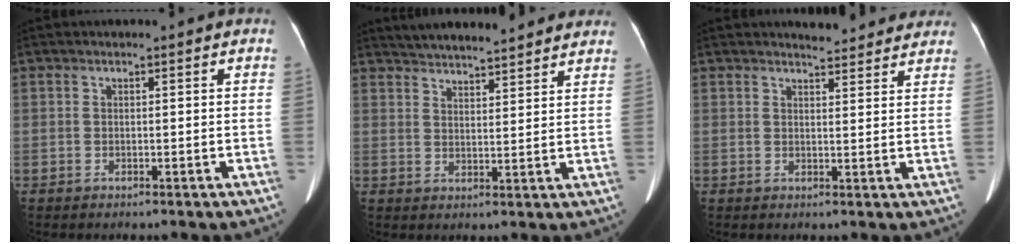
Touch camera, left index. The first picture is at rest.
{"total": 14.8, "force": [13.6, 2.7, 5.2], "torque": [-0.076, 0.031, 0.187]}
{"total": 7.0, "force": [6.6, 1.6, 1.6], "torque": [-0.011, 0.006, 0.067]}